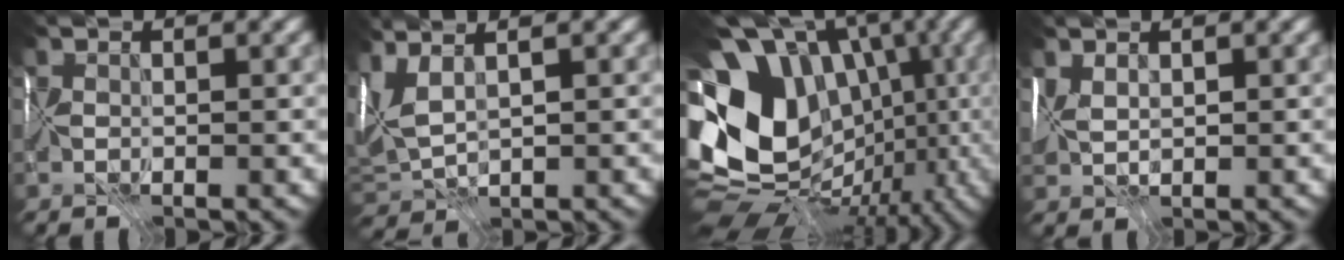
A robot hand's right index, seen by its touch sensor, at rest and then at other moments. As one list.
[{"total": 3.8, "force": [1.4, 1.5, 3.2], "torque": [-0.085, 0.016, 0.030]}, {"total": 19.0, "force": [2.1, 14.8, 11.8], "torque": [-0.208, 0.023, 0.058]}, {"total": 1.8, "force": [1.1, 1.0, 1.0], "torque": [-0.028, 0.010, 0.024]}]